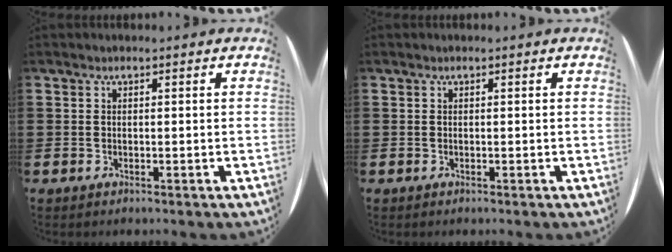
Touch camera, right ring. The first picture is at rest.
{"total": 0.0}